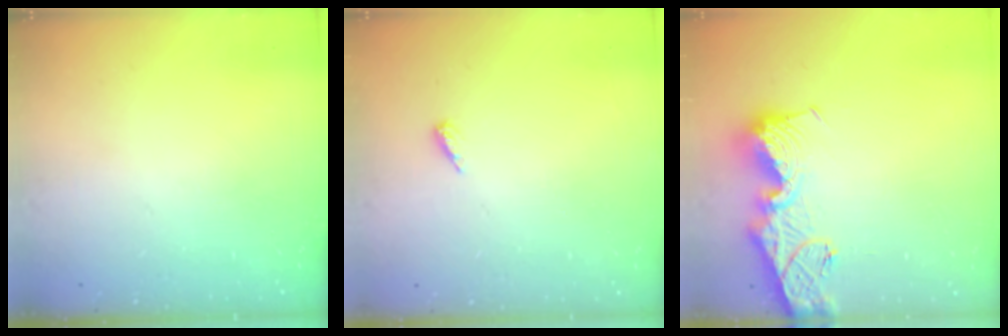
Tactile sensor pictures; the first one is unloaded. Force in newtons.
{"total": 6.0, "press": 6.0, "slide": 0.6}
{"total": 13.6, "press": 13.5, "slide": 1.5}